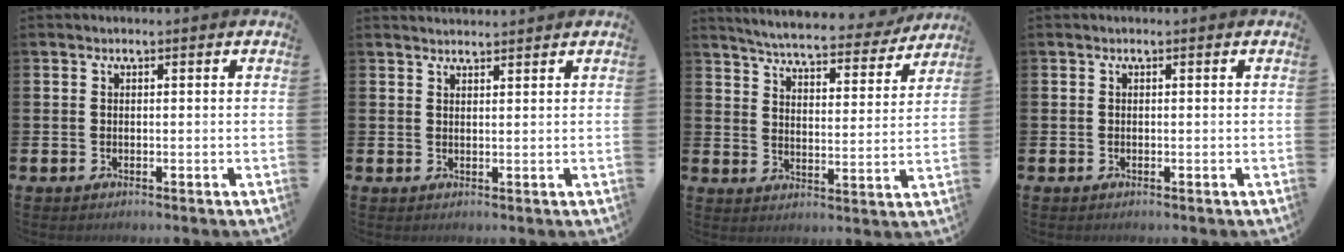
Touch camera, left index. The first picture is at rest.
{"total": 1.5, "force": [1.5, 0.1, 0.1], "torque": [-0.001, -0.007, 0.027]}
{"total": 5.8, "force": [5.5, 0.7, 1.7], "torque": [-0.050, -0.039, 0.090]}
{"total": 0.0}